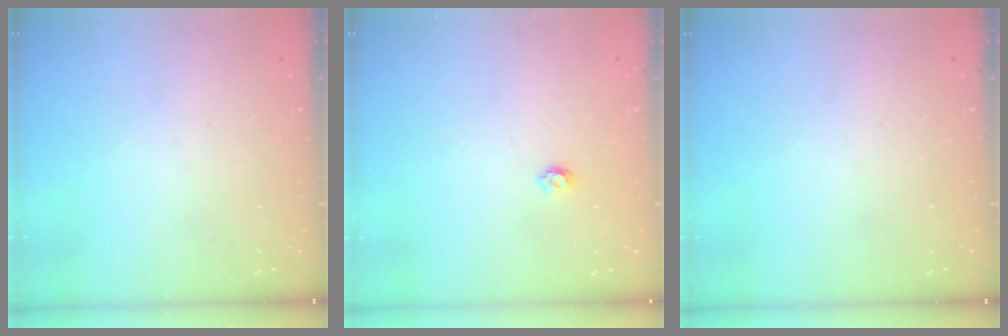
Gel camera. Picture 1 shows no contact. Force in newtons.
{"total": 3.5, "press": 3.5, "slide": 0.3}
{"total": 0.0}